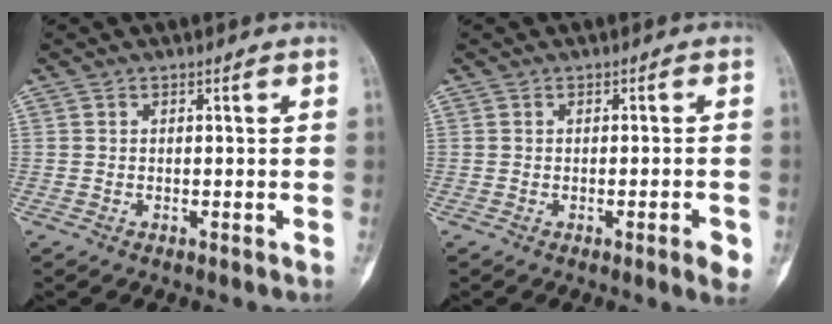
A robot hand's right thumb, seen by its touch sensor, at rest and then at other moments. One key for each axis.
{"total": 3.6, "fx": -1.6, "fy": 0.6, "fz": 3.2, "tx": -0.040, "ty": 0.005, "tz": -0.021}